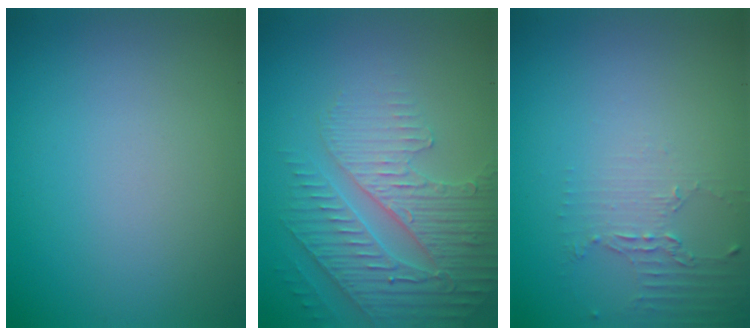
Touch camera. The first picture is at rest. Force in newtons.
{"total": 4.5, "press": 4.2, "slide": 1.8}
{"total": 2.1, "press": 1.5, "slide": 1.4}